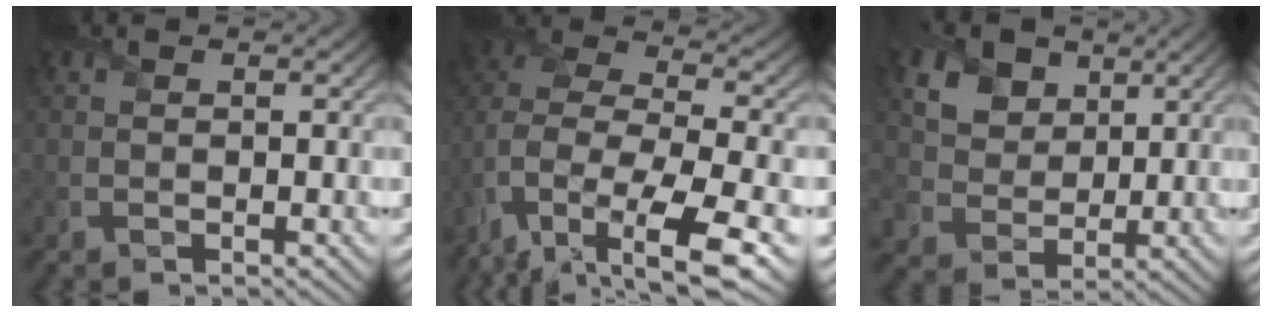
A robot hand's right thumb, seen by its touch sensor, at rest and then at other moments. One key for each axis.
{"total": 14.8, "fx": -7.3, "fy": 7.4, "fz": 10.6, "tx": -0.244, "ty": -0.025, "tz": -0.077}
{"total": 12.7, "fx": 6.5, "fy": 9.2, "fz": 5.8, "tx": -0.174, "ty": 0.007, "tz": 0.129}